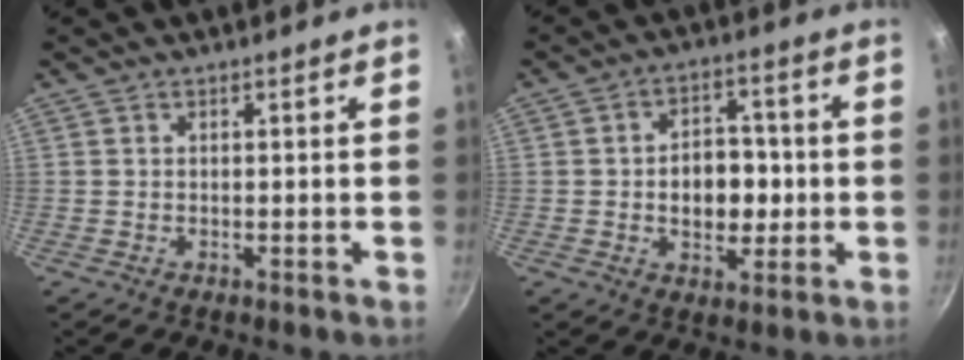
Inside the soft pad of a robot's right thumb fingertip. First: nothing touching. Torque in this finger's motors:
{"motor_torque": [-0.23, 0.45, 0.07, 0.15, 0.04]}